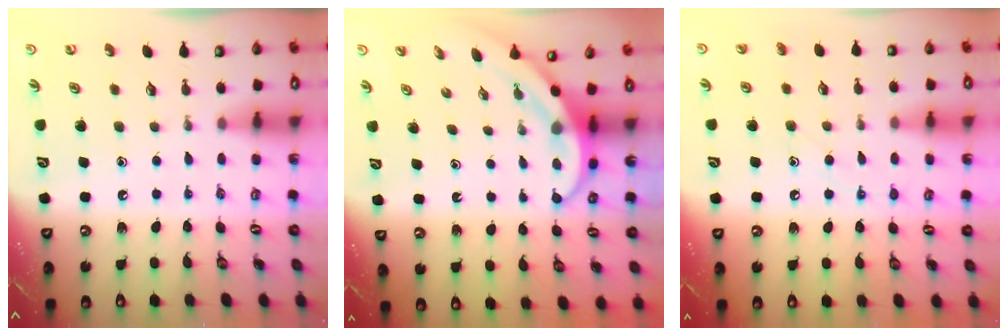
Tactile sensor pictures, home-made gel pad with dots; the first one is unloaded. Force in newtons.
{"total": 3.6, "press": 3.6, "slide": 0.2}
{"total": 8.5, "press": 8.4, "slide": 0.7}